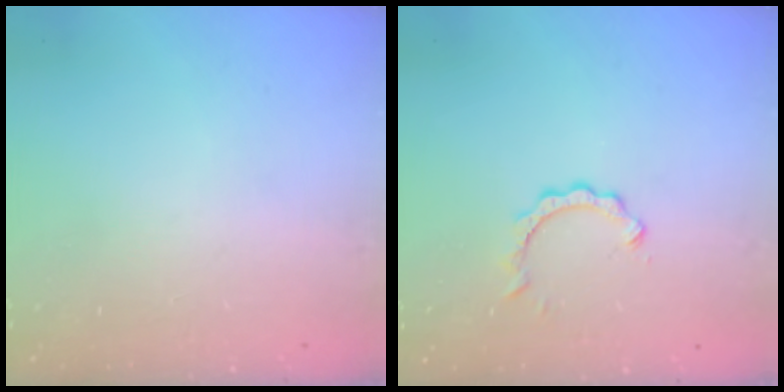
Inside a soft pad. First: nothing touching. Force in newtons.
{"total": 2.8, "press": 2.8, "slide": 0.4}